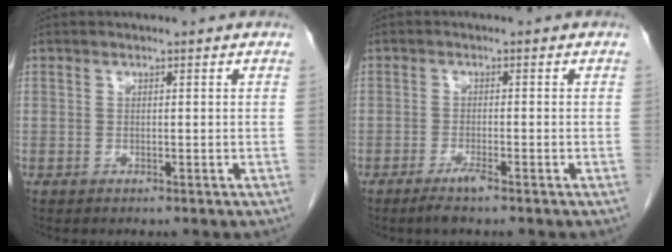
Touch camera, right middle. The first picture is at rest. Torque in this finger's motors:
{"motor_torque": [0.47, 0.00, 0.03, 0.04]}